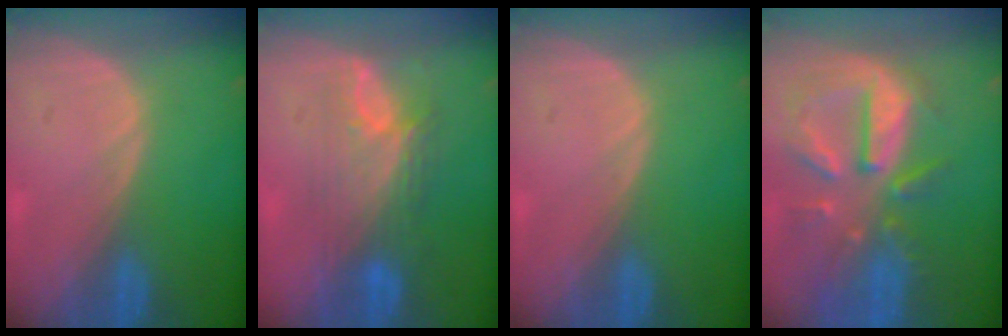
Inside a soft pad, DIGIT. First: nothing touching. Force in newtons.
{"total": 7.4, "press": 7.2, "slide": 1.6}
{"total": 0.0}
{"total": 10.9, "press": 9.5, "slide": 5.2}